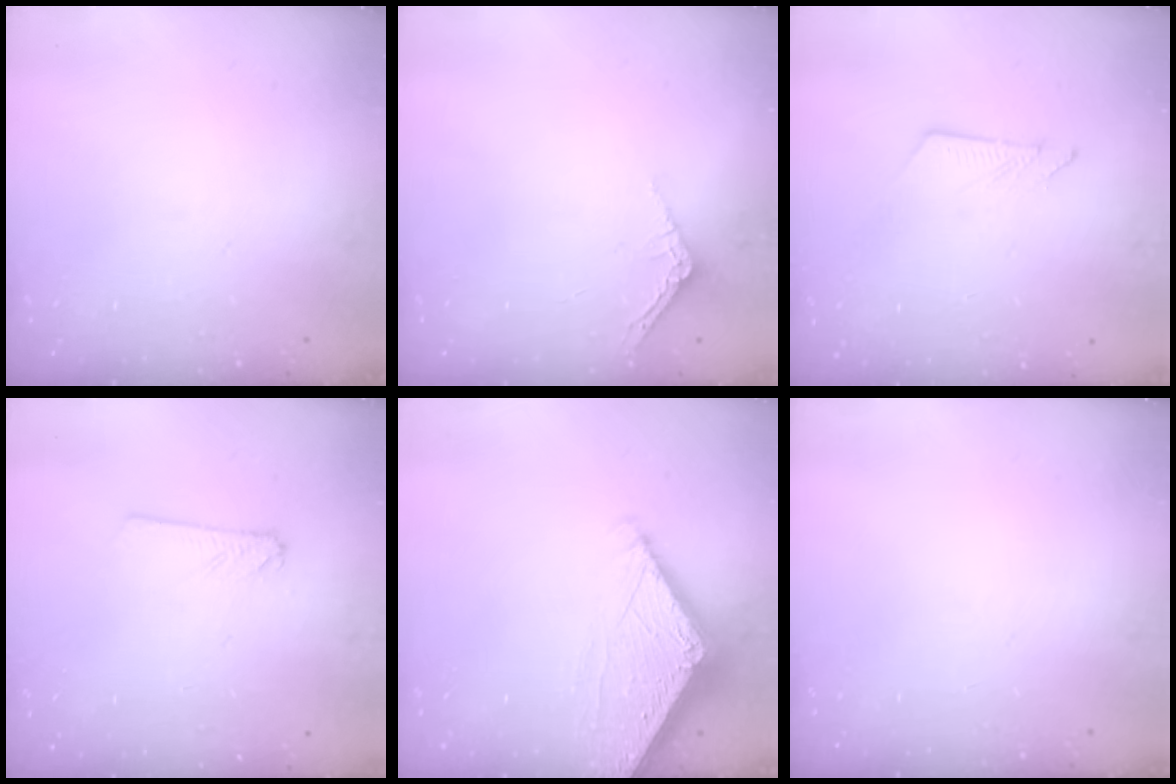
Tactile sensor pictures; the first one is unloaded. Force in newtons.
{"total": 2.5, "press": 2.5, "slide": 0.2}
{"total": 7.0, "press": 7.0, "slide": 0.1}
{"total": 2.4, "press": 2.4, "slide": 0.2}
{"total": 7.2, "press": 7.2, "slide": 0.3}
{"total": 0.0}